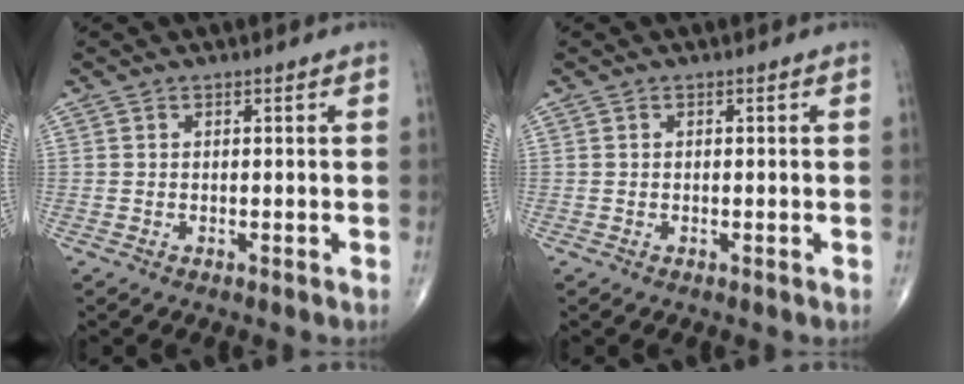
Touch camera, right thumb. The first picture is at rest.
{"total": 0.0}